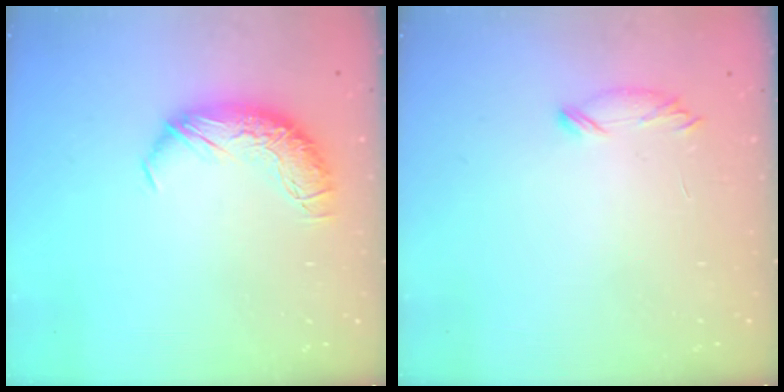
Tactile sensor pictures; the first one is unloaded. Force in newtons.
{"total": 6.9, "press": 6.8, "slide": 0.8}